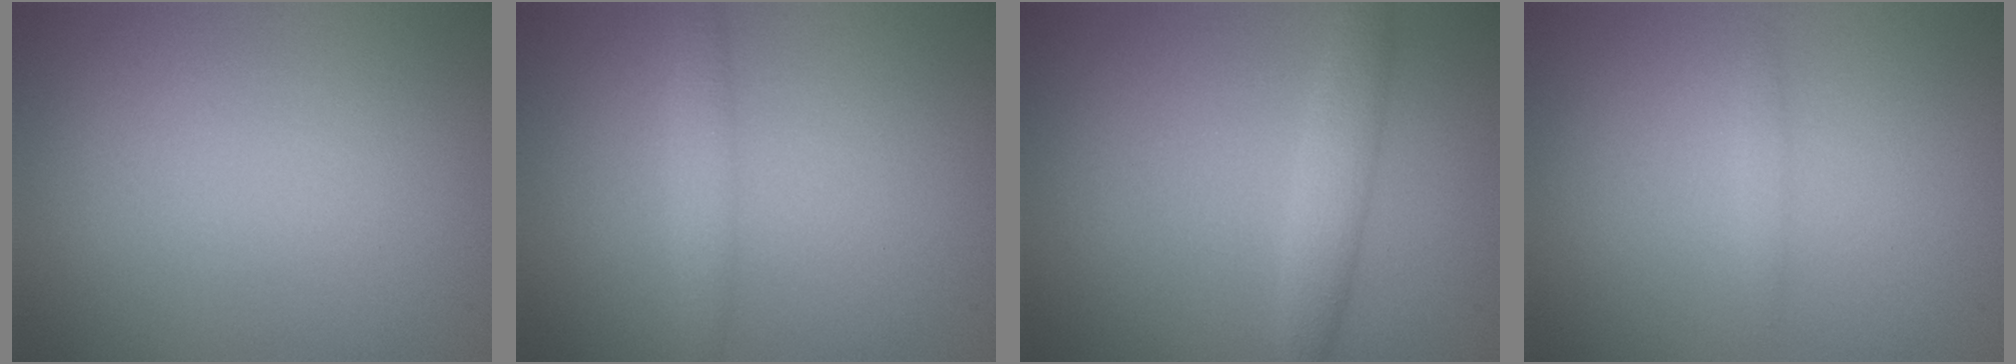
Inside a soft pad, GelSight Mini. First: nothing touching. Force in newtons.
{"total": 1.5, "press": 1.5, "slide": 0.0}
{"total": 2.5, "press": 2.5, "slide": 0.1}
{"total": 0.7, "press": 0.7, "slide": 0.1}